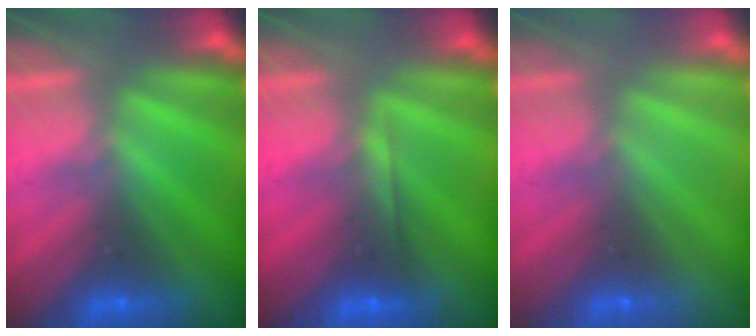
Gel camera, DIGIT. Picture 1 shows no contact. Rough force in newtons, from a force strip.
{"total": 2.0}
{"total": 3.1}